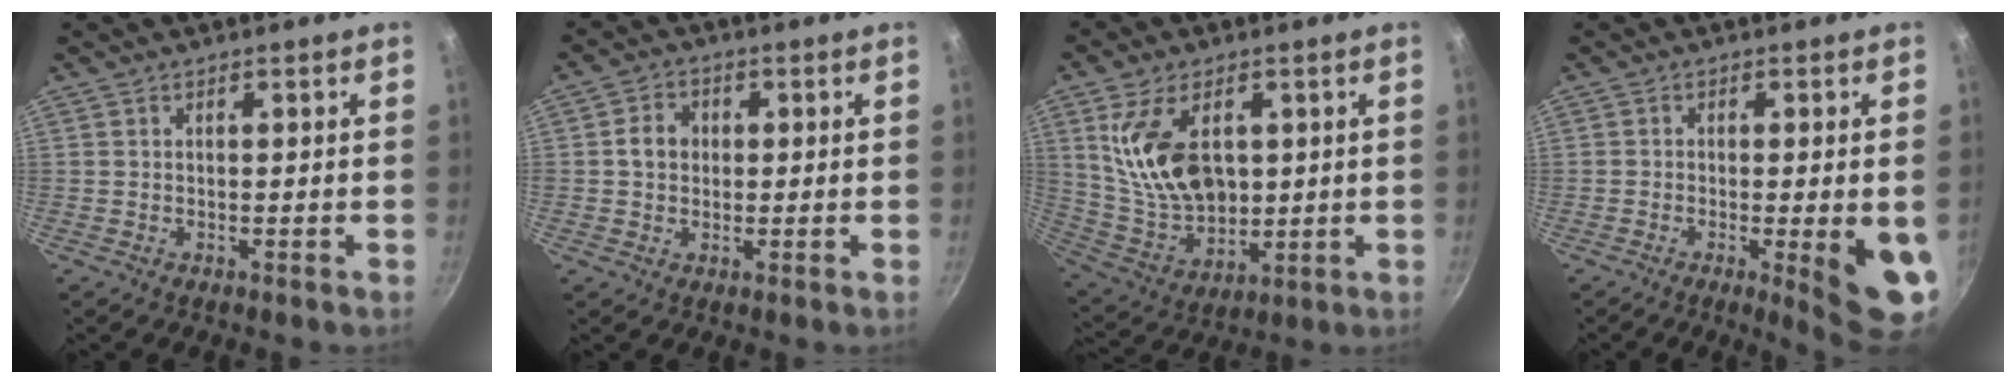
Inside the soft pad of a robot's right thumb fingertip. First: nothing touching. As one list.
[{"total": 4.6, "force": [0.4, 4.0, 2.3], "torque": [-0.018, 0.008, -0.001]}, {"total": 15.6, "force": [3.7, 9.6, 11.7], "torque": [-0.193, -0.026, 0.089]}, {"total": 10.1, "force": [-2.2, 2.0, 9.6], "torque": [-0.111, -0.002, -0.023]}]